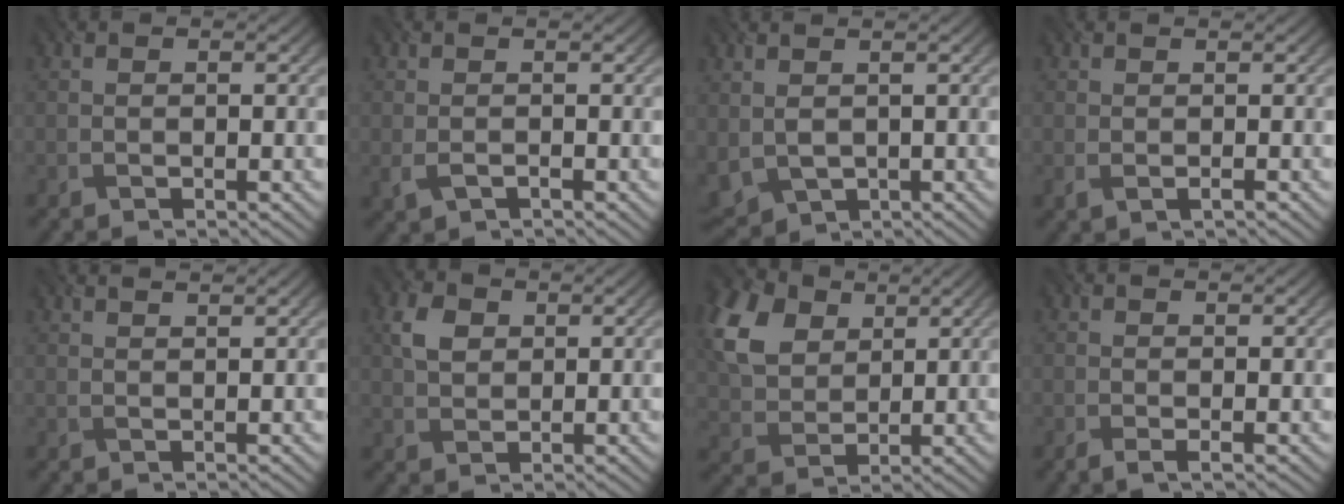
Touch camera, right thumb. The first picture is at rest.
{"total": 1.7, "force": [-0.4, 0.9, 1.4], "torque": [-0.037, -0.003, -0.008]}
{"total": 4.6, "force": [0.6, 3.1, 3.3], "torque": [-0.107, -0.014, 0.023]}
{"total": 1.2, "force": [0.2, 0.3, 1.1], "torque": [-0.026, 0.000, 0.002]}
{"total": 1.6, "force": [1.5, 0.2, 0.7], "torque": [-0.018, -0.001, 0.023]}
{"total": 3.7, "force": [1.4, 2.6, 2.2], "torque": [-0.052, 0.006, 0.026]}
{"total": 11.5, "force": [5.0, 7.7, 6.9], "torque": [-0.196, 0.020, 0.100]}
{"total": 1.4, "force": [-0.2, 0.2, 1.4], "torque": [-0.027, -0.003, -0.007]}